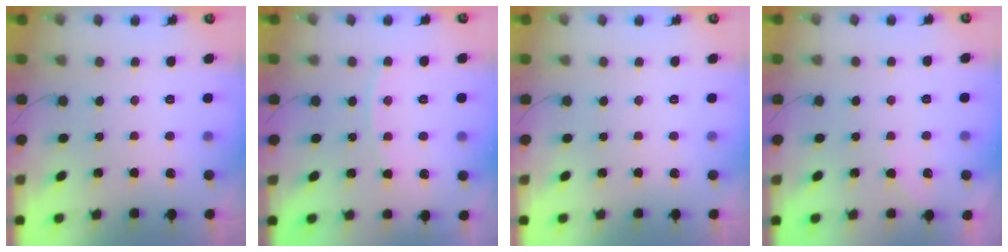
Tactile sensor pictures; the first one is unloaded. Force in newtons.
{"total": 6.4, "press": 6.4, "slide": 0.7}
{"total": 0.0}
{"total": 2.2, "press": 2.2, "slide": 0.3}